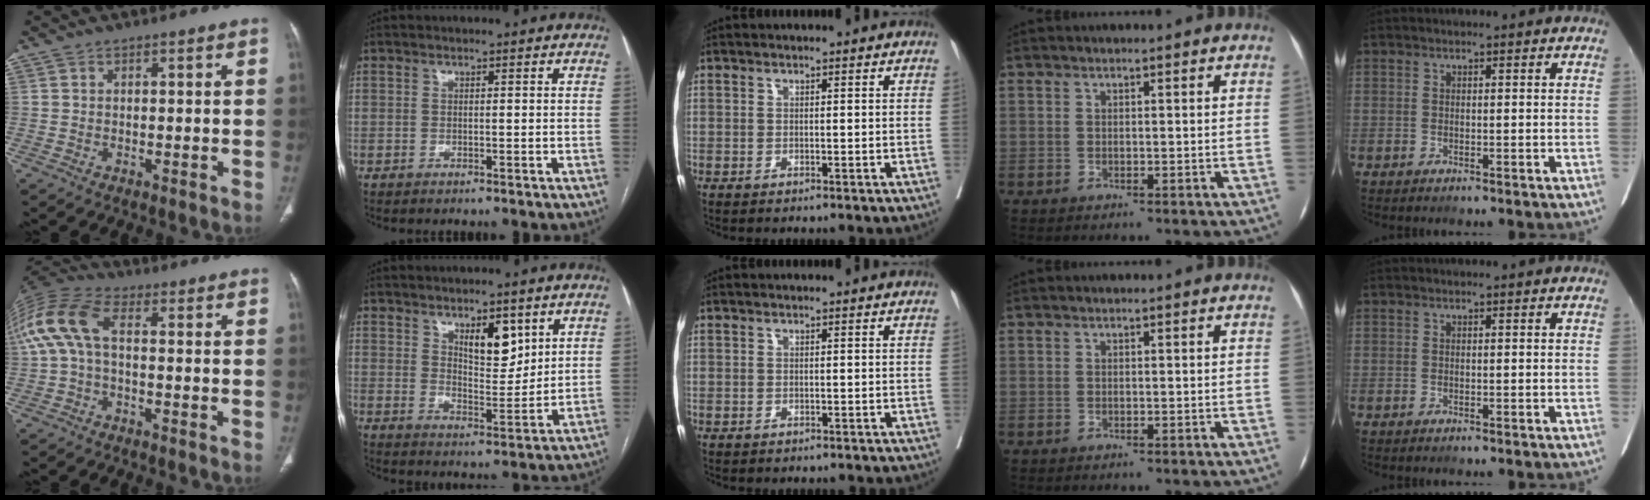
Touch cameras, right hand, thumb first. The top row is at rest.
{"thumb": {"total": 11.8, "force": [0.2, 6.1, 10.1], "torque": [-0.226, 0.037, -0.005]}, "index": {"total": 6.9, "force": [3.8, 2.8, 5.0], "torque": [-0.080, -0.008, 0.065]}, "middle": {"total": 0.7, "force": [-0.6, 0.3, 0.0], "torque": [-0.006, 0.002, -0.011]}}